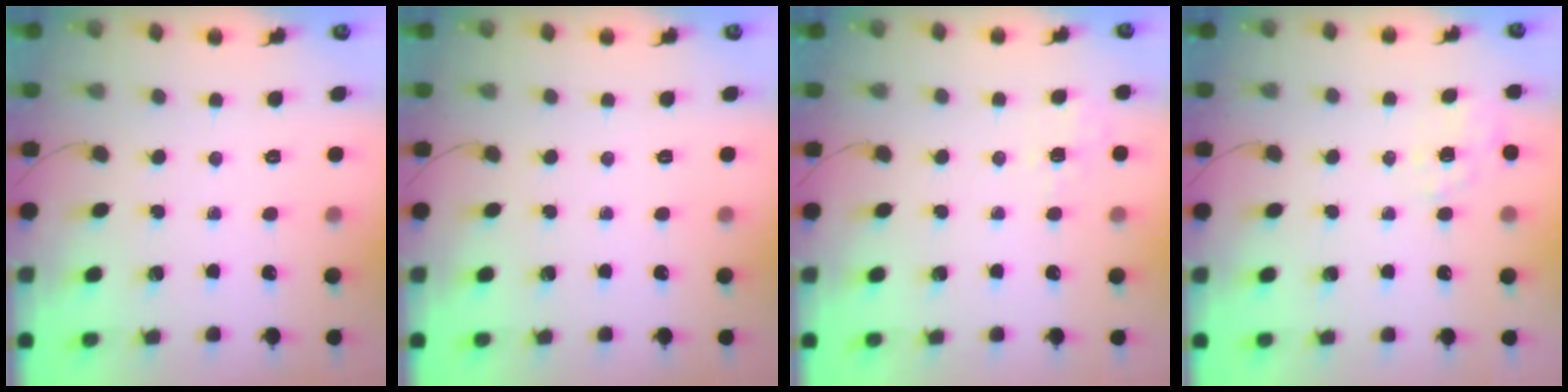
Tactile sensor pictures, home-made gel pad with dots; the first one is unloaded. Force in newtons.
{"total": 0.0}
{"total": 2.0, "press": 1.2, "slide": 1.6}
{"total": 2.5, "press": 1.9, "slide": 1.6}